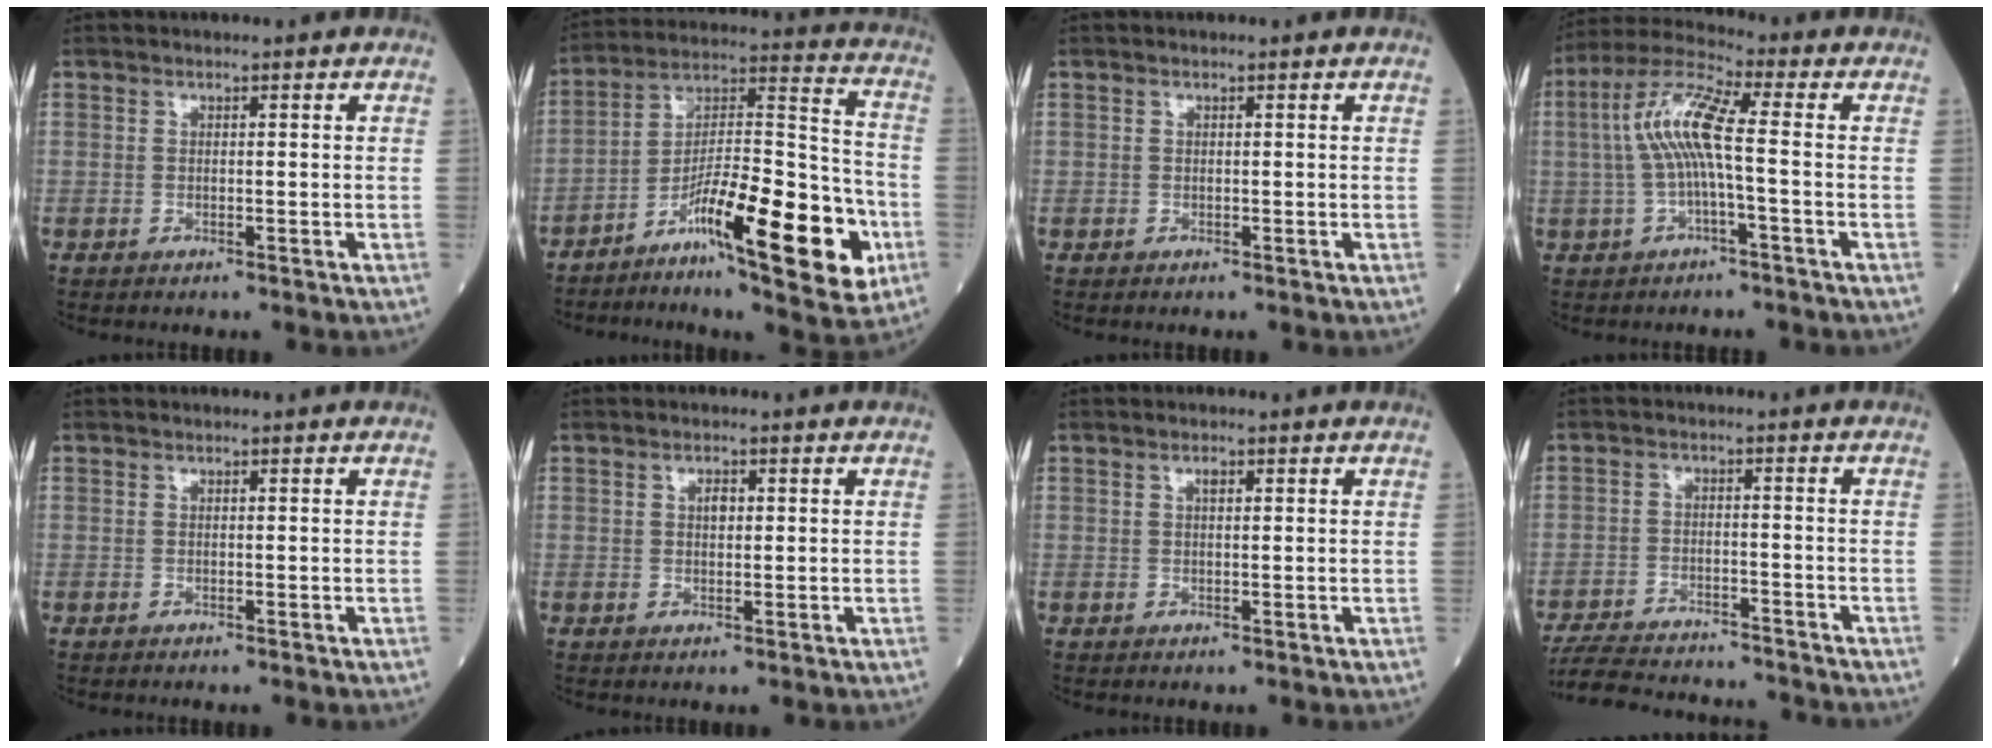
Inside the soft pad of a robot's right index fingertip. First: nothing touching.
{"total": 20.1, "force": [-8.7, 3.4, 17.8], "torque": [-0.291, 0.002, -0.135]}
{"total": 0.0}
{"total": 8.8, "force": [-0.3, 0.8, 8.7], "torque": [-0.181, 0.026, -0.011]}
{"total": 0.0}
{"total": 1.7, "force": [0.5, 0.9, 1.4], "torque": [-0.023, 0.001, 0.007]}
{"total": 0.9, "force": [0.4, 0.3, 0.7], "torque": [-0.014, 0.001, 0.004]}
{"total": 14.5, "force": [-13.6, 2.7, 4.3], "torque": [-0.089, 0.000, -0.200]}